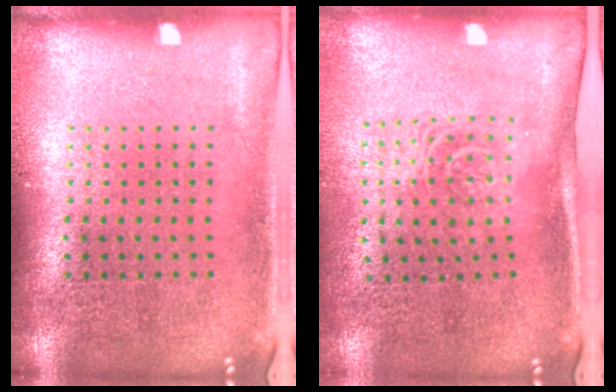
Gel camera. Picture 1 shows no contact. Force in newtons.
{"total": 1.6, "press": 1.2, "slide": 1.1}